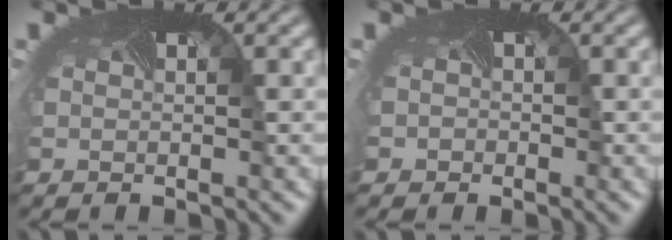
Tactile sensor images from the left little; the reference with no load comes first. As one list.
[{"total": 1.1, "force": [-0.4, 1.1, 0.0], "torque": [0.010, -0.005, -0.014]}]